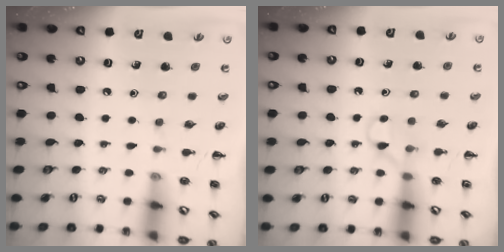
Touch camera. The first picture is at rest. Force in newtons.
{"total": 2.9, "press": 2.7, "slide": 0.9}